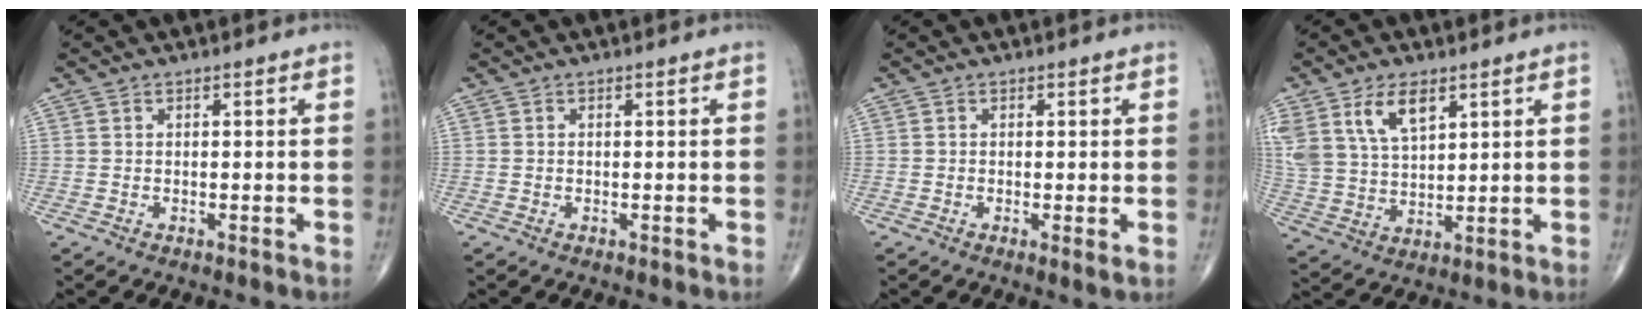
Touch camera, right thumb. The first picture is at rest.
{"total": 0.0}
{"total": 1.4, "force": [-0.2, 0.1, 1.4], "torque": [-0.031, -0.008, -0.007]}
{"total": 11.7, "force": [6.1, 6.3, 7.7], "torque": [-0.146, -0.018, 0.130]}